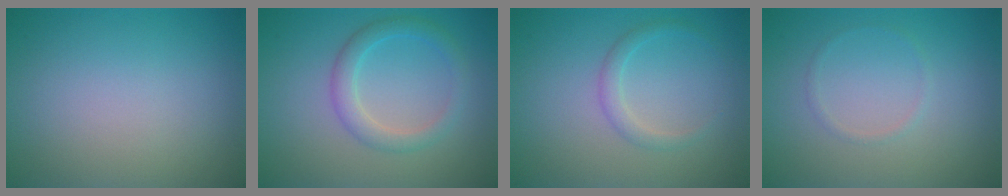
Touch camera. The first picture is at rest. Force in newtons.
{"total": 2.6, "press": 2.6, "slide": 0.1}
{"total": 1.5, "press": 1.5, "slide": 0.1}
{"total": 0.6, "press": 0.6, "slide": 0.1}